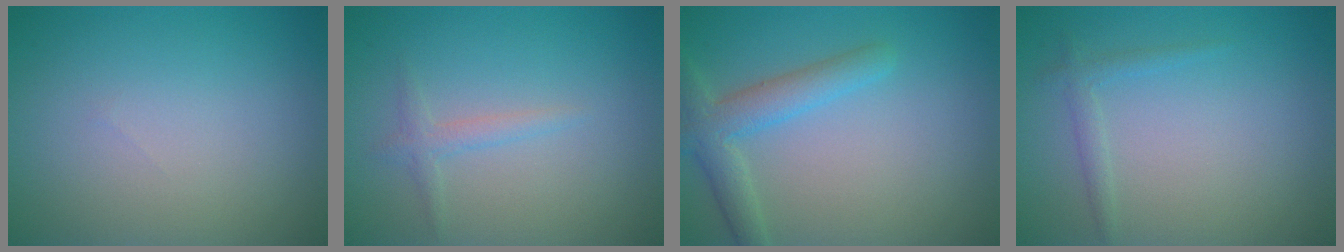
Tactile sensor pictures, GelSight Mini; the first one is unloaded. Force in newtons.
{"total": 1.3, "press": 1.3, "slide": 0.0}
{"total": 3.6, "press": 3.6, "slide": 0.2}
{"total": 1.2, "press": 1.2, "slide": 0.0}